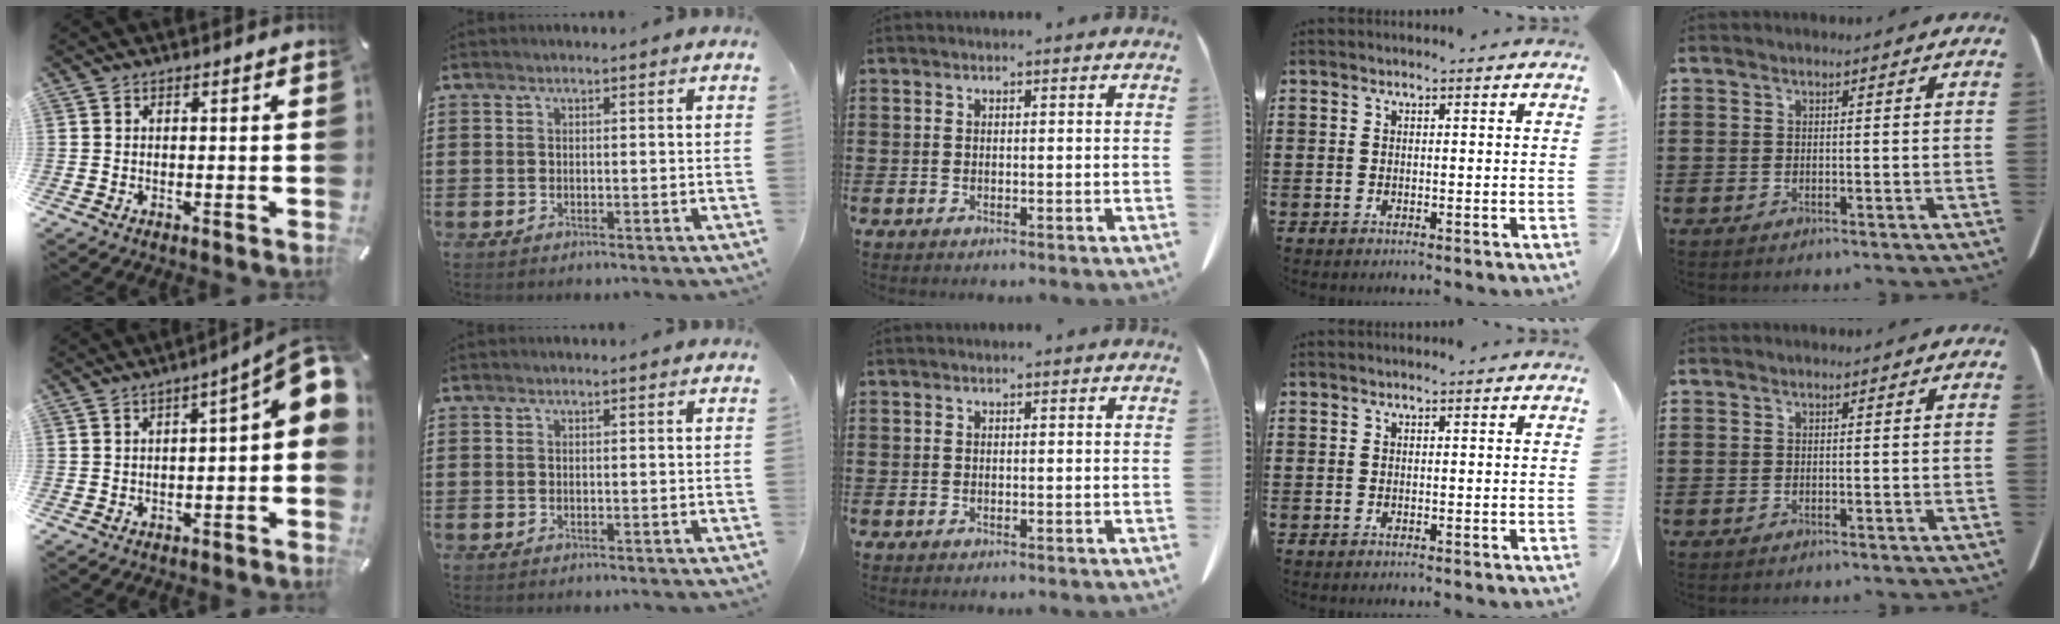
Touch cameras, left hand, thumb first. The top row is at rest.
{"thumb": {"total": 8.8, "force": [1.6, 2.7, 8.2], "torque": [-0.105, -0.024, 0.024]}}